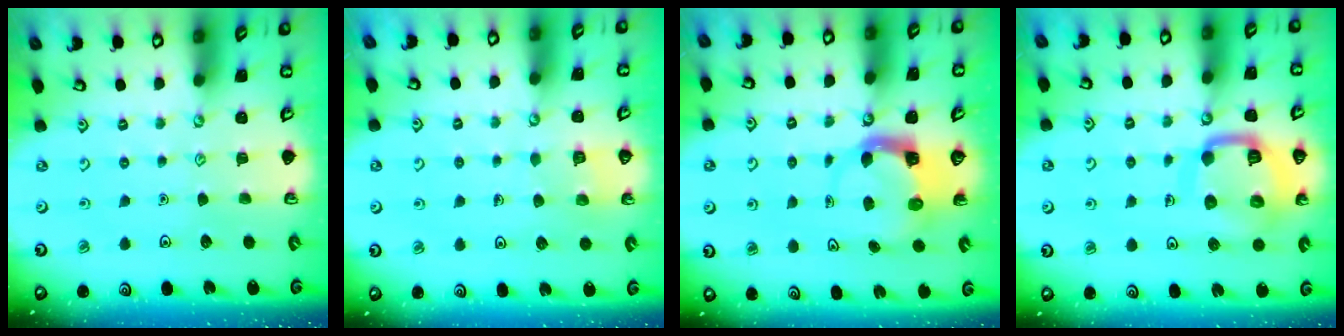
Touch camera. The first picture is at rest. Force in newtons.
{"total": 2.5, "press": 2.5, "slide": 0.1}
{"total": 3.9, "press": 3.9, "slide": 0.6}
{"total": 15.7, "press": 15.6, "slide": 1.6}